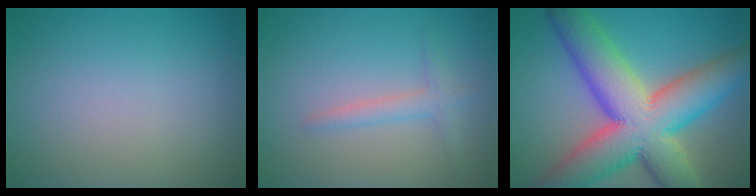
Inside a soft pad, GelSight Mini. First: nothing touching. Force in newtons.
{"total": 1.8, "press": 1.8, "slide": 0.1}
{"total": 14.3, "press": 14.2, "slide": 0.6}